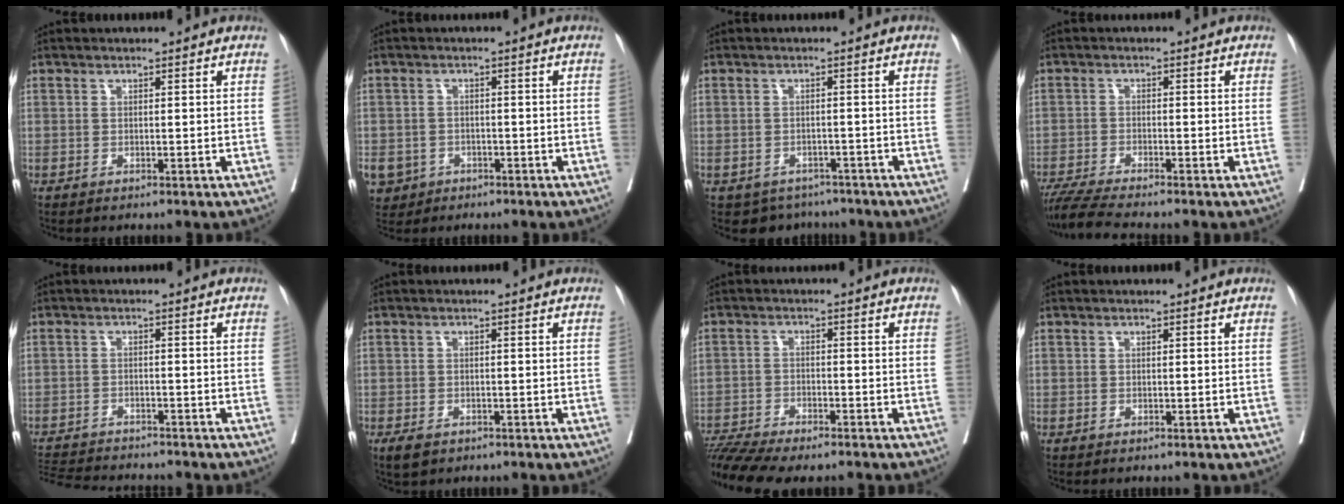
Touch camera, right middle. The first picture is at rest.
{"total": 7.7, "force": [-3.8, 6.3, 2.2], "torque": [-0.061, 0.000, -0.056]}
{"total": 5.2, "force": [-4.2, 3.1, 0.3], "torque": [0.001, 0.008, -0.054]}
{"total": 6.4, "force": [-5.6, -0.8, 2.9], "torque": [-0.050, -0.023, -0.101]}
{"total": 10.2, "force": [-9.6, 1.3, 3.0], "torque": [-0.059, -0.005, -0.147]}
{"total": 3.1, "force": [-2.1, 1.7, 1.7], "torque": [-0.031, -0.005, -0.029]}
{"total": 10.9, "force": [-9.8, 1.1, 4.6], "torque": [-0.083, 0.007, -0.157]}
{"total": 0.0}